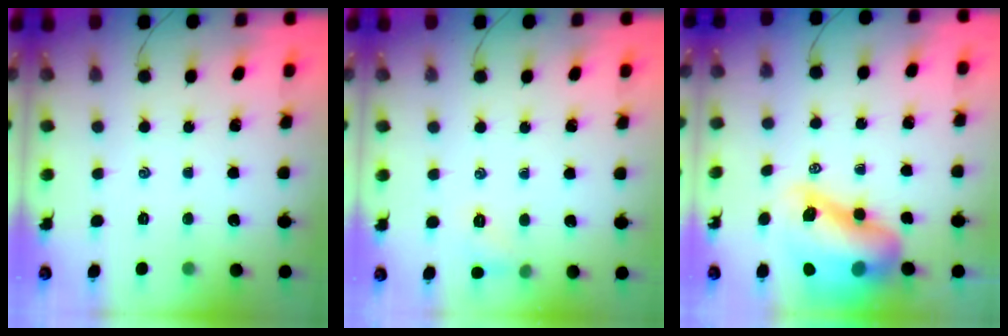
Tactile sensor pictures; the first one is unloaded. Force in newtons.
{"total": 5.6, "press": 5.3, "slide": 1.7}
{"total": 16.0, "press": 15.4, "slide": 4.4}